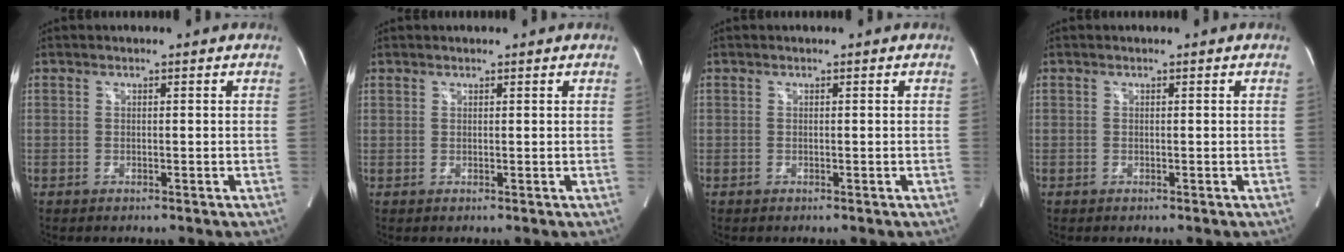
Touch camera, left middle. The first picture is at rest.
{"total": 0.5, "force": [0.5, 0.2, -0.2], "torque": [0.002, -0.001, 0.006]}
{"total": 0.0}
{"total": 0.0}